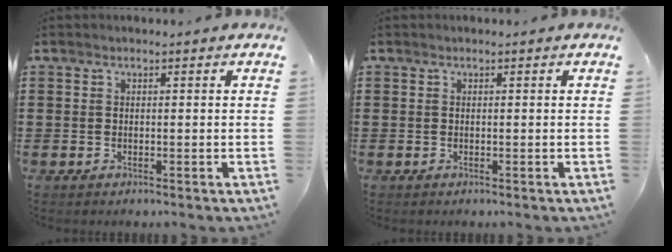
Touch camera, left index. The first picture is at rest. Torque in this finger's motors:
{"motor_torque": [0.16, 0.12, -0.01, -0.01]}